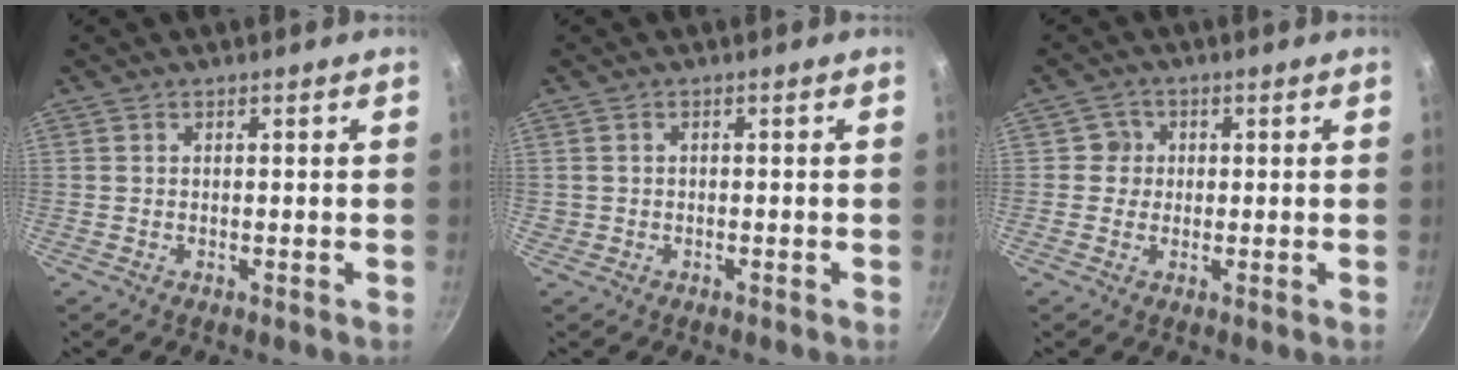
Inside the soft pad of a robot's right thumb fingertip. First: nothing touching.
{"total": 0.6, "force": [-0.3, 0.5, 0.1], "torque": [-0.005, 0.004, 0.000]}
{"total": 2.9, "force": [0.3, 2.9, 0.3], "torque": [0.018, 0.004, -0.001]}